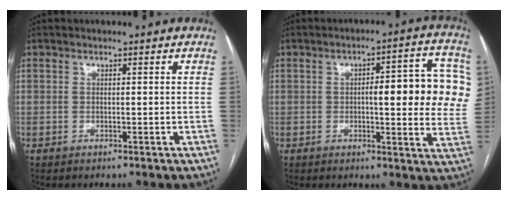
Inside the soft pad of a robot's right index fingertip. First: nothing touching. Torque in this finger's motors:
{"motor_torque": [0.55, 0.12, 0.32, 0.10]}